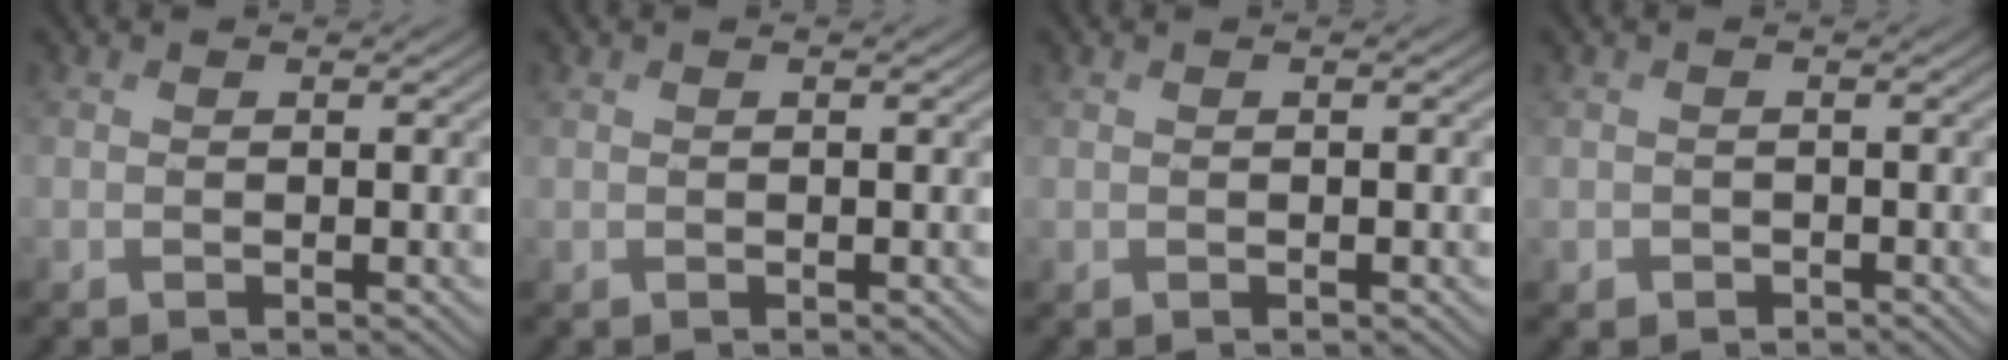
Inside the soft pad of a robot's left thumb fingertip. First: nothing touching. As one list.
[{"total": 0.0}, {"total": 0.7, "force": [0.0, 0.2, 0.7], "torque": [-0.013, -0.001, 0.001]}, {"total": 1.3, "force": [-0.6, 1.2, 0.1], "torque": [0.001, -0.009, -0.014]}]